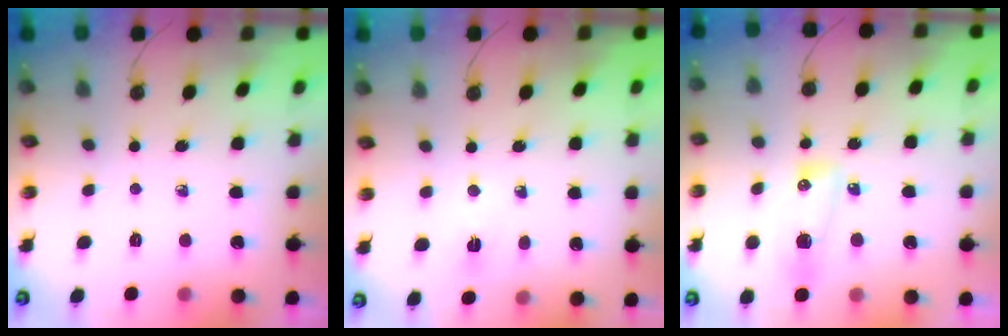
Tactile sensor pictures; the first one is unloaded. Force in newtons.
{"total": 2.4, "press": 2.4, "slide": 0.3}
{"total": 11.2, "press": 9.1, "slide": 6.7}